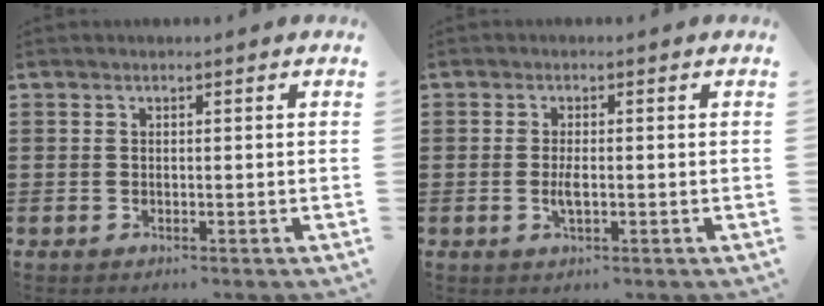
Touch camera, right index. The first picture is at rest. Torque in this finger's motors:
{"motor_torque": [1.16, 0.97, 0.31, 0.07]}